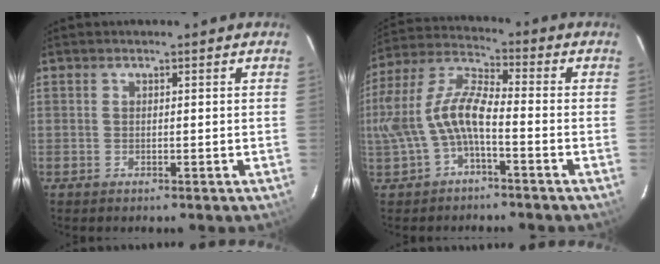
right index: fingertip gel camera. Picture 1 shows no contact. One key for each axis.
{"total": 11.3, "fx": -3.2, "fy": 4.1, "fz": 10.0, "tx": -0.223, "ty": 0.013, "tz": -0.058}